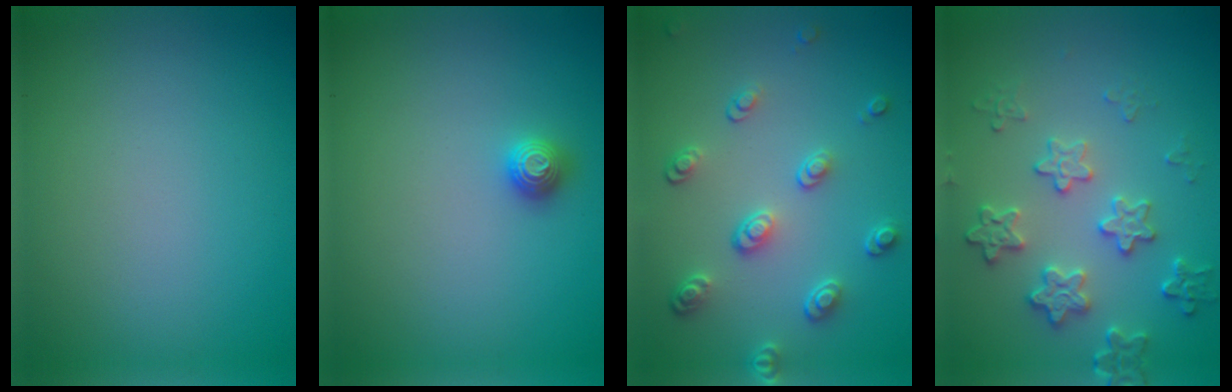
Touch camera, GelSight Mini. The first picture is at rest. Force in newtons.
{"total": 1.1, "press": 1.1, "slide": 0.2}
{"total": 3.7, "press": 2.9, "slide": 2.2}
{"total": 3.9, "press": 3.4, "slide": 1.9}